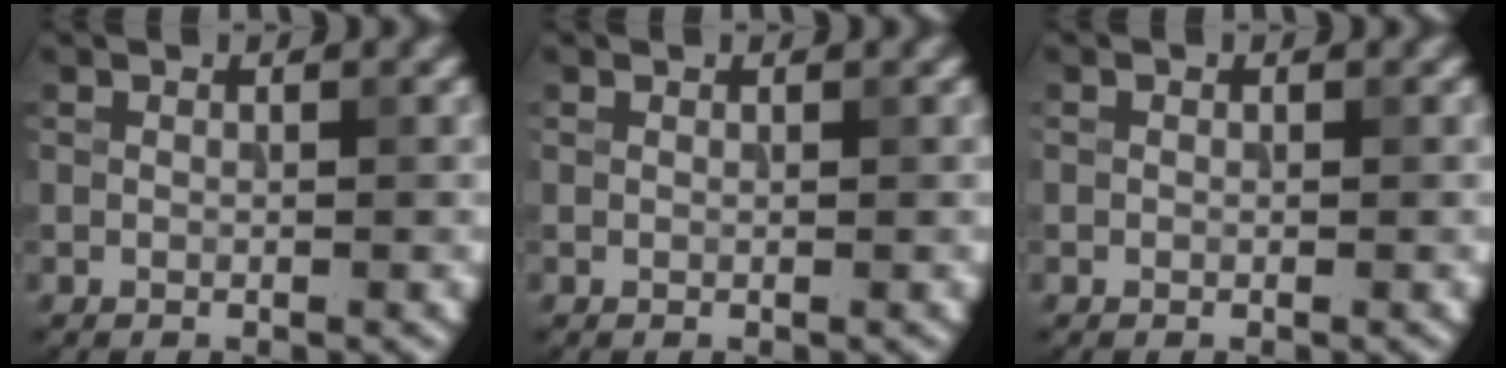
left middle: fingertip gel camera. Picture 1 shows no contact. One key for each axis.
{"total": 0.0}
{"total": 0.0}